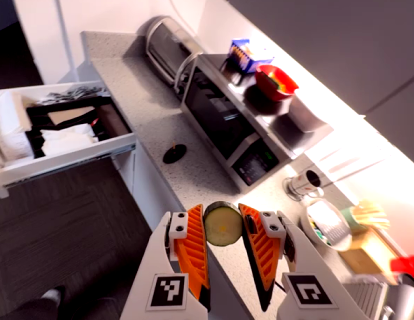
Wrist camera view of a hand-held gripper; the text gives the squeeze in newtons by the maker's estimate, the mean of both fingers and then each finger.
{"total": 8.6, "left": 8.6, "right": 8.7}